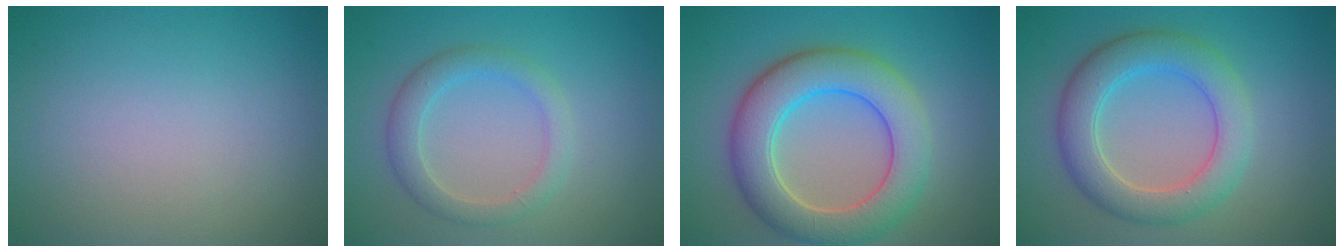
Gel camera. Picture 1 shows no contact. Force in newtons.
{"total": 2.9, "press": 2.9, "slide": 0.1}
{"total": 7.7, "press": 7.7, "slide": 0.4}
{"total": 5.0, "press": 5.0, "slide": 0.0}